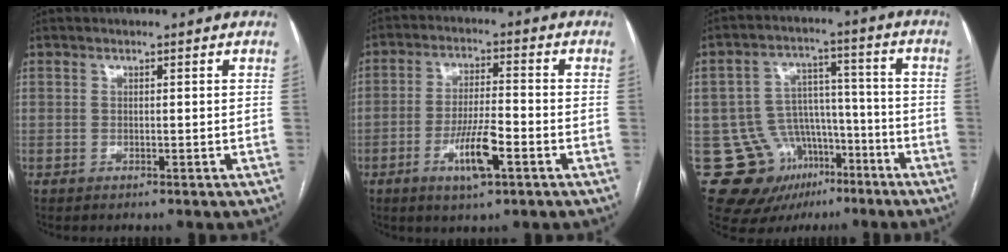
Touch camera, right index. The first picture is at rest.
{"total": 7.9, "force": [-3.4, 1.4, 7.0], "torque": [-0.132, -0.002, -0.057]}
{"total": 13.8, "force": [-7.2, 11.0, 4.0], "torque": [-0.070, 0.069, -0.096]}